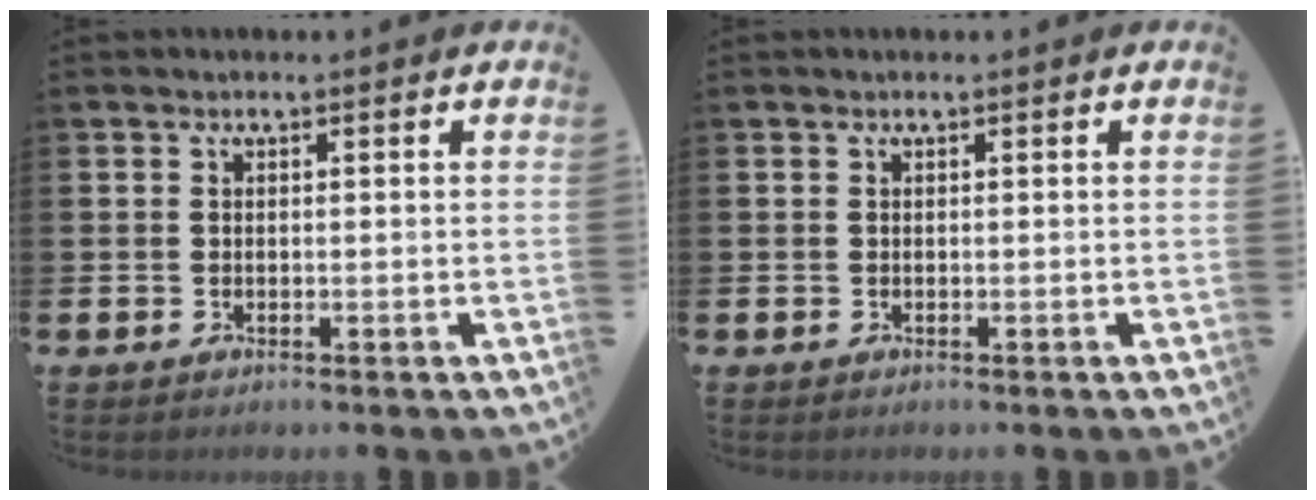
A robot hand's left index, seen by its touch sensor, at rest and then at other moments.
{"total": 0.0}